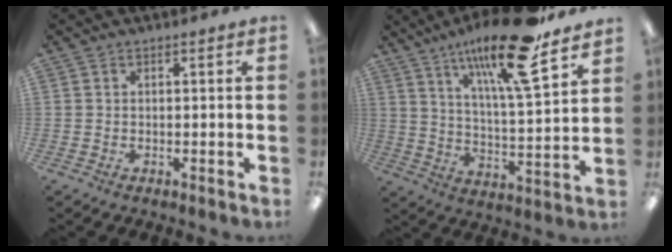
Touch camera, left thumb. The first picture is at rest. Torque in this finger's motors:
{"motor_torque": [0.43, 0.36, 1.71, -1.06, 0.29]}